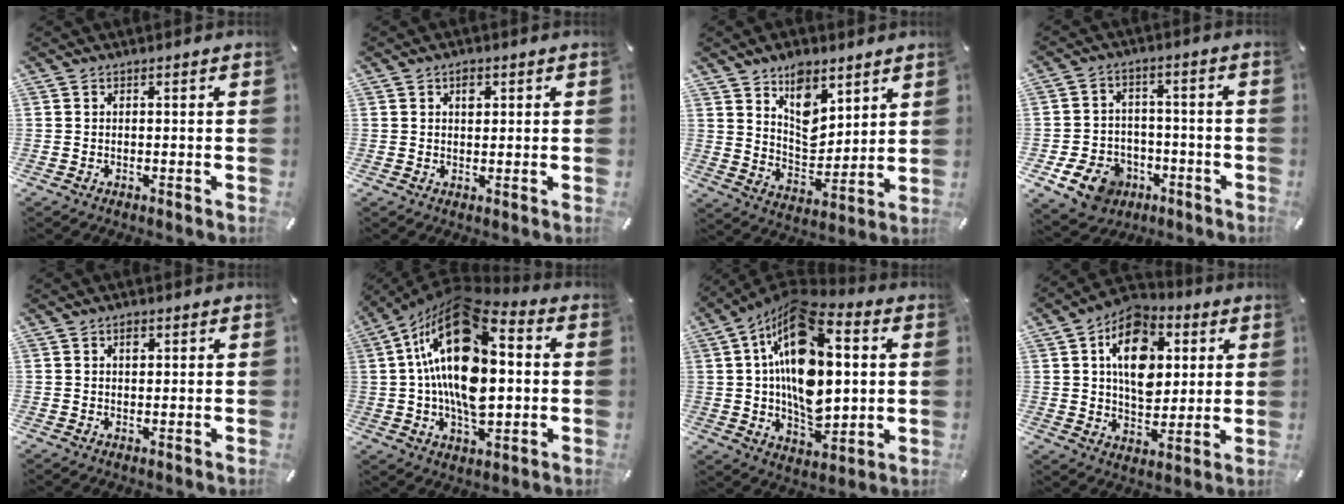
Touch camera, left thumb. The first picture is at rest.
{"total": 2.5, "force": [0.9, 1.7, 1.6], "torque": [-0.011, -0.004, 0.010]}
{"total": 10.7, "force": [7.1, 6.4, 4.7], "torque": [-0.073, -0.047, 0.131]}
{"total": 10.4, "force": [-5.1, 7.9, 4.4], "torque": [-0.087, 0.040, -0.088]}
{"total": 1.7, "force": [0.6, 1.1, 1.2], "torque": [-0.010, -0.002, 0.007]}
{"total": 24.3, "force": [3.7, 13.7, 19.7], "torque": [-0.375, -0.024, 0.058]}
{"total": 21.6, "force": [4.1, 13.1, 16.6], "torque": [-0.321, -0.020, 0.063]}
{"total": 15.4, "force": [4.5, 11.2, 9.6], "torque": [-0.144, -0.008, 0.084]}